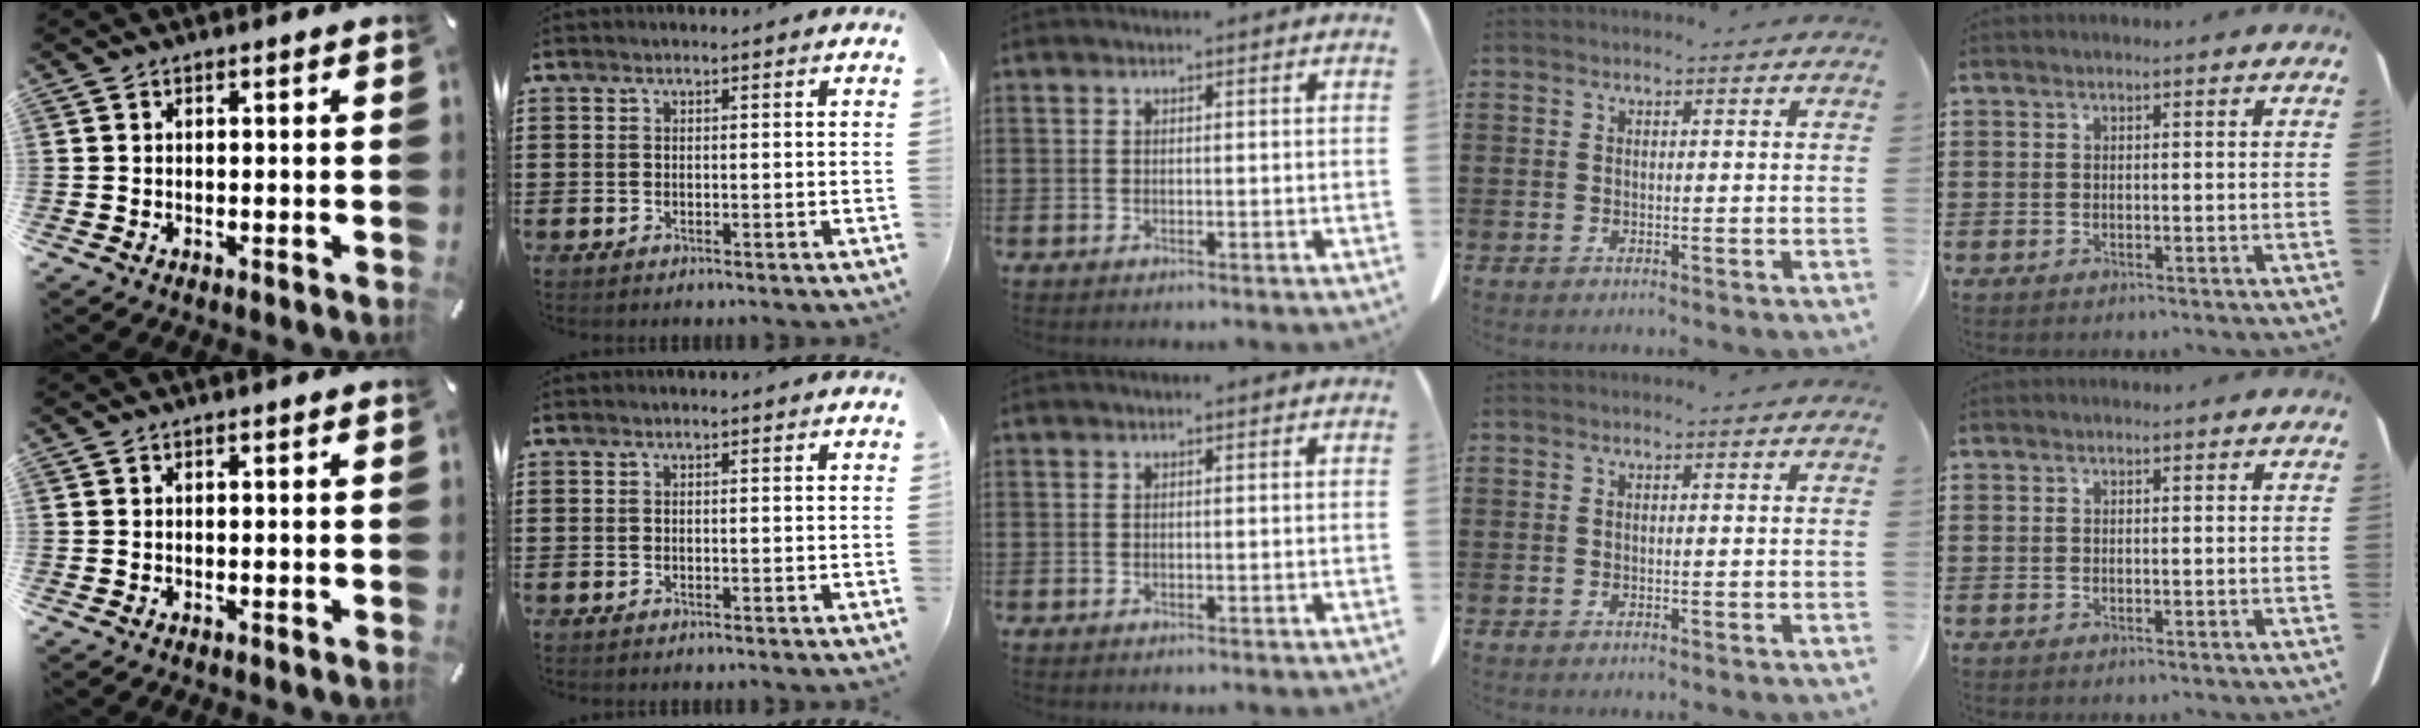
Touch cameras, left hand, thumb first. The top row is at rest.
{}